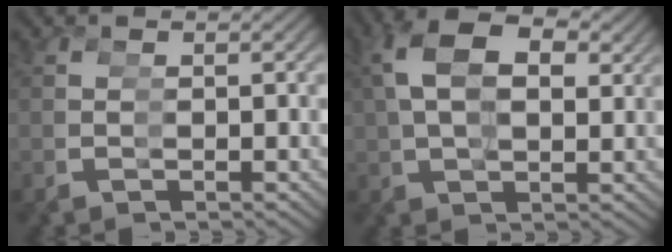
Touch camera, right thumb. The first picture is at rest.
{"total": 3.9, "force": [2.6, 1.9, 2.2], "torque": [-0.043, 0.020, 0.037]}